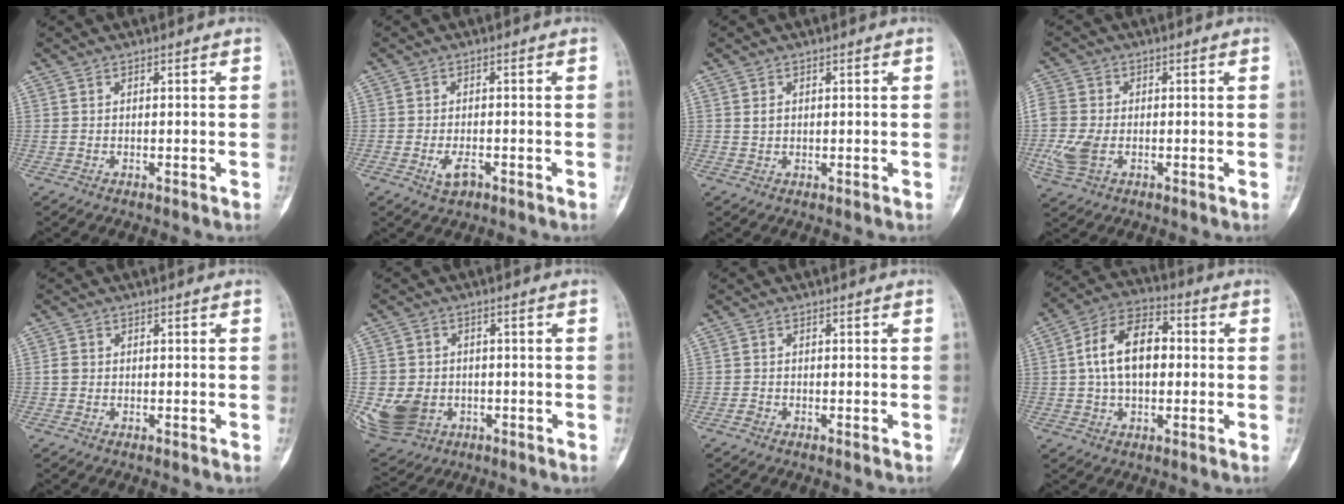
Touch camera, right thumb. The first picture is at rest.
{"total": 2.8, "force": [-1.2, 1.4, 2.0], "torque": [-0.038, 0.002, -0.019]}
{"total": 1.1, "force": [0.4, 0.8, 0.6], "torque": [-0.002, -0.001, 0.009]}
{"total": 8.3, "force": [-1.4, 5.8, 5.8], "torque": [-0.148, 0.002, -0.029]}
{"total": 1.4, "force": [0.0, 1.2, 0.6], "torque": [-0.012, 0.002, 0.000]}
{"total": 13.5, "force": [-3.1, 11.1, 7.1], "torque": [-0.166, 0.002, -0.036]}
{"total": 0.6, "force": [-0.5, 0.3, 0.1], "torque": [-0.004, -0.001, -0.013]}
{"total": 12.6, "force": [0.9, 7.7, 10.0], "torque": [-0.163, 0.027, 0.009]}